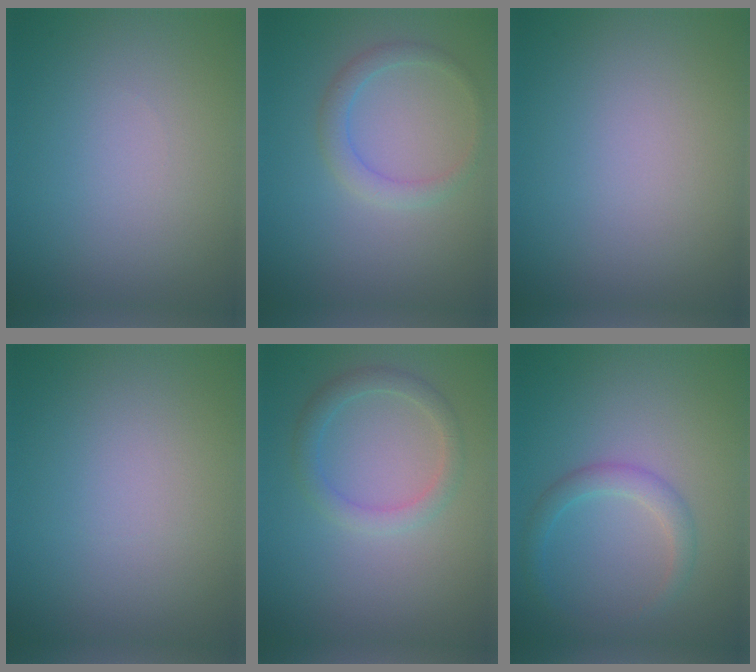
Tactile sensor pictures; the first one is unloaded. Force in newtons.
{"total": 2.0, "press": 2.0, "slide": 0.1}
{"total": 0.0}
{"total": 0.0}
{"total": 2.2, "press": 2.2, "slide": 0.1}
{"total": 2.2, "press": 2.2, "slide": 0.1}